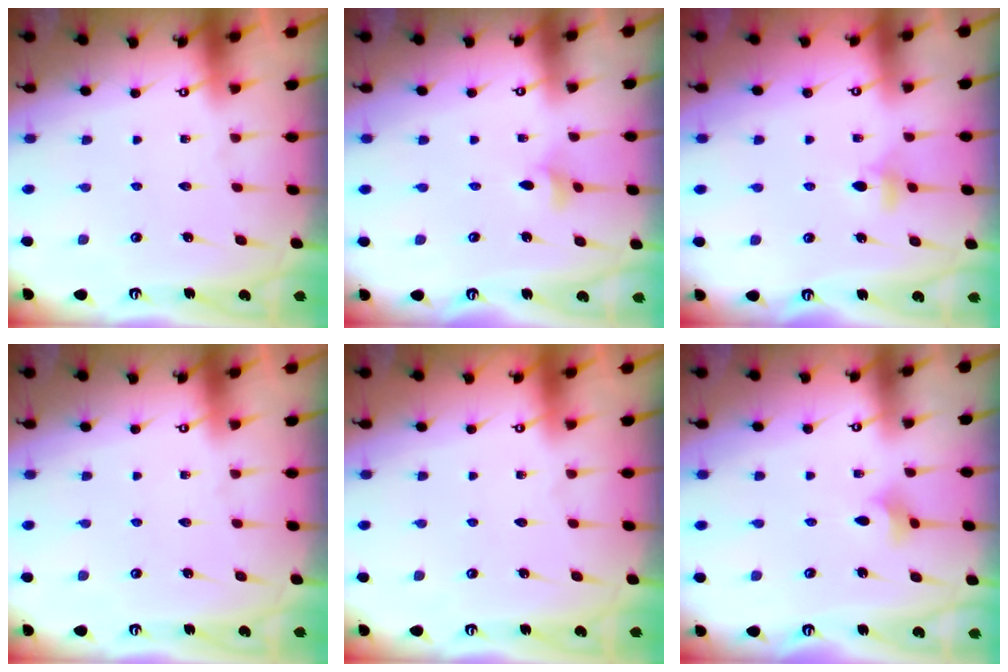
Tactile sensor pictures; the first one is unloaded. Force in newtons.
{"total": 2.9, "press": 2.9, "slide": 0.5}
{"total": 4.4, "press": 4.3, "slide": 0.8}
{"total": 0.0}
{"total": 0.0}
{"total": 3.9, "press": 3.8, "slide": 0.9}